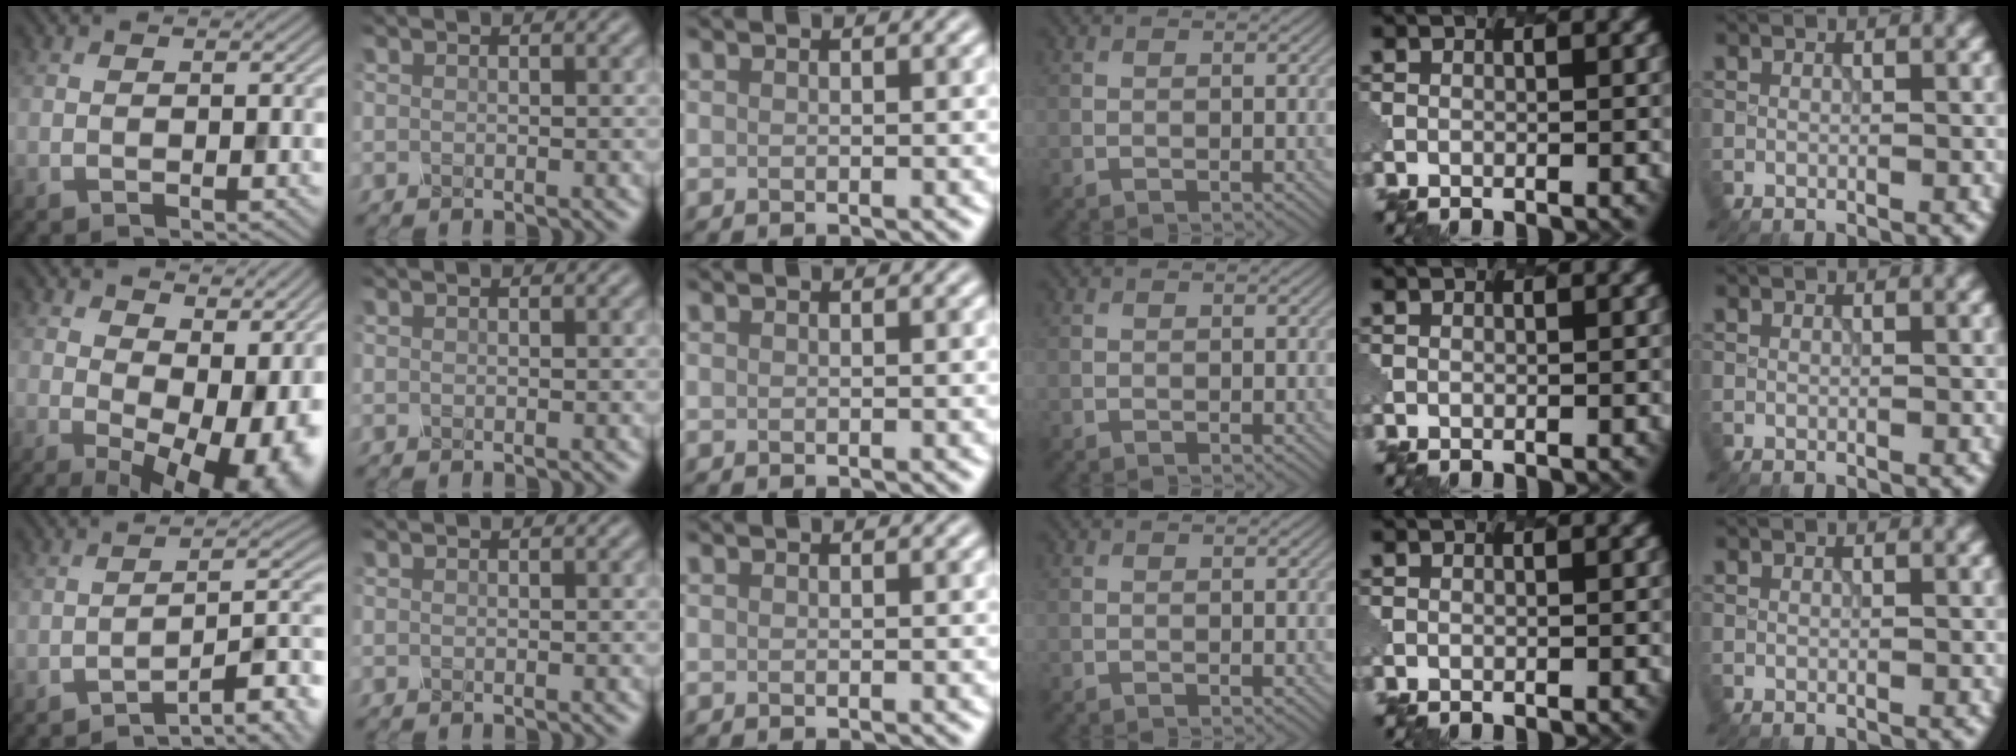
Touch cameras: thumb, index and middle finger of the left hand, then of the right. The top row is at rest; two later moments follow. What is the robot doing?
{"motion": "dispense", "object": "dispenser bottle"}